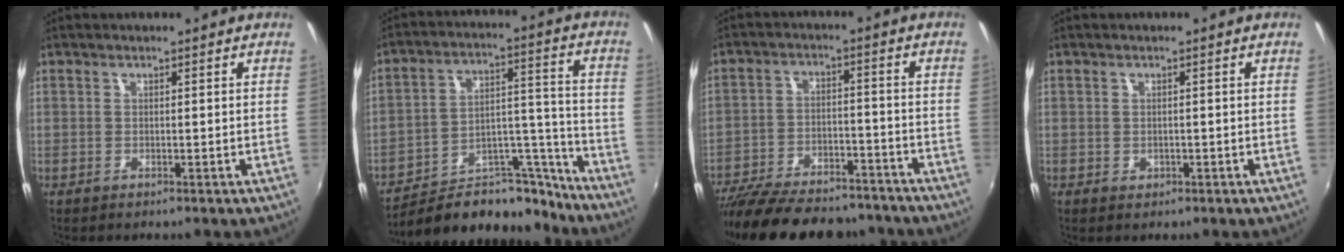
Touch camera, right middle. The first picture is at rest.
{"total": 19.4, "force": [-16.8, 7.0, 6.5], "torque": [-0.104, 0.036, -0.242]}
{"total": 22.8, "force": [-19.4, 7.0, 9.6], "torque": [-0.197, -0.019, -0.278]}
{"total": 0.8, "force": [-0.1, 0.8, 0.0], "torque": [-0.001, -0.003, 0.000]}